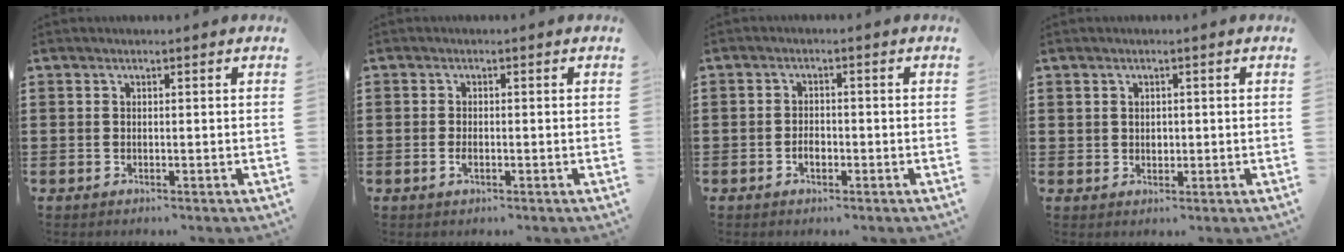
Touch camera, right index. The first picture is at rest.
{"total": 2.1, "force": [-0.6, 1.0, 1.8], "torque": [-0.042, -0.003, -0.012]}
{"total": 2.1, "force": [-0.9, 1.2, 1.6], "torque": [-0.031, 0.003, -0.017]}
{"total": 1.4, "force": [0.5, 1.2, 0.5], "torque": [-0.012, 0.007, 0.009]}